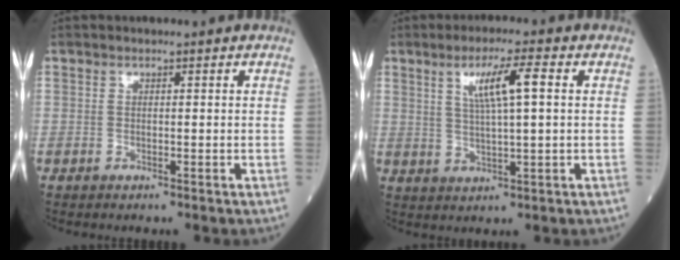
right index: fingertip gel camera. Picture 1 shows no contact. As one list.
[{"total": 6.7, "force": [2.1, 0.3, 6.4], "torque": [-0.118, 0.006, 0.039]}]